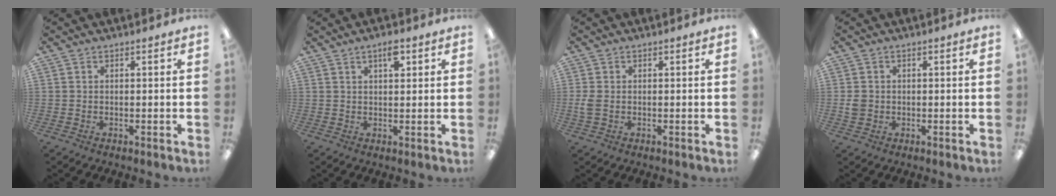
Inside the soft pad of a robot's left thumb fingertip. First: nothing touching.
{"total": 3.8, "force": [2.2, 1.4, 2.7], "torque": [-0.035, -0.006, 0.033]}
{"total": 2.7, "force": [-0.1, 1.6, 2.1], "torque": [-0.046, 0.002, -0.003]}
{"total": 2.5, "force": [-0.1, 2.3, 1.0], "torque": [-0.010, 0.002, -0.004]}